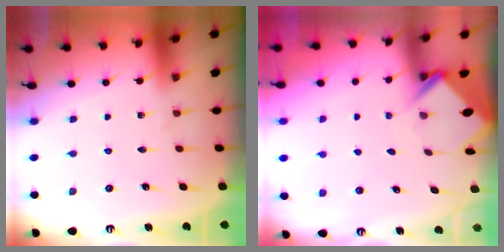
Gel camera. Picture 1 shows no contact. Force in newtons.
{"total": 3.9, "press": 3.9, "slide": 0.1}